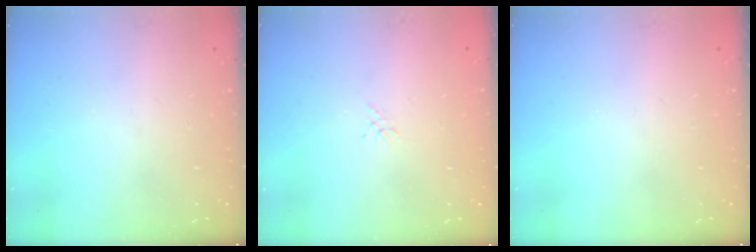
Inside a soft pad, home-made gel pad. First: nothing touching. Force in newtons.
{"total": 0.0}
{"total": 0.0}